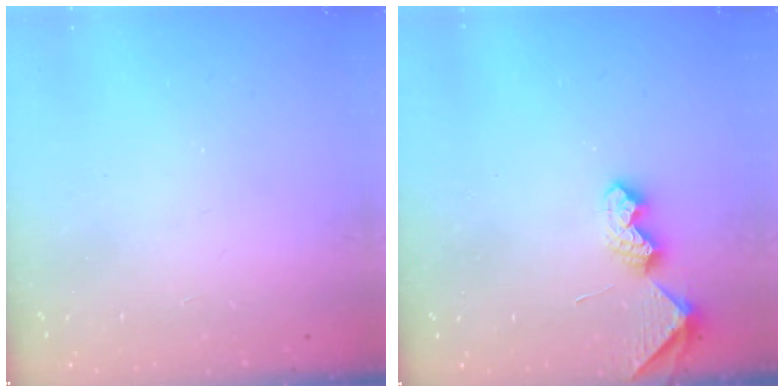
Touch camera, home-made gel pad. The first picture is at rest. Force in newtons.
{"total": 6.6, "press": 6.6, "slide": 0.3}